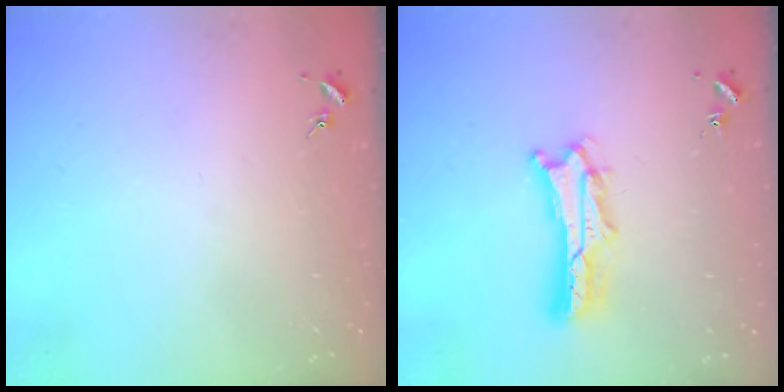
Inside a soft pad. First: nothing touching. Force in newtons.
{"total": 5.0, "press": 5.0, "slide": 0.6}